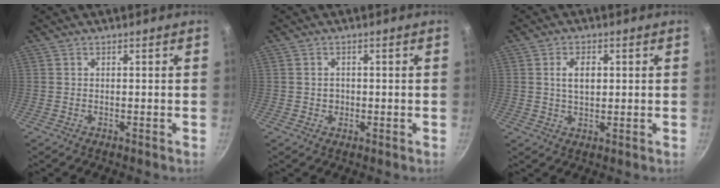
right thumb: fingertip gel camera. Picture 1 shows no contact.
{"total": 1.8, "force": [-0.1, 1.6, 0.8], "torque": [-0.008, 0.002, -0.003]}
{"total": 4.9, "force": [1.1, 3.0, 3.8], "torque": [-0.054, 0.001, 0.020]}